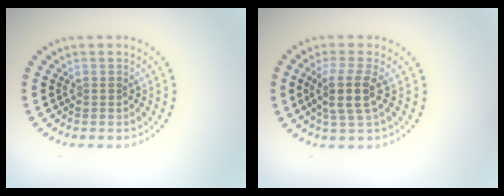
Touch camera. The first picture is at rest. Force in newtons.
{"total": 3.2, "press": 2.6, "slide": 2.0}